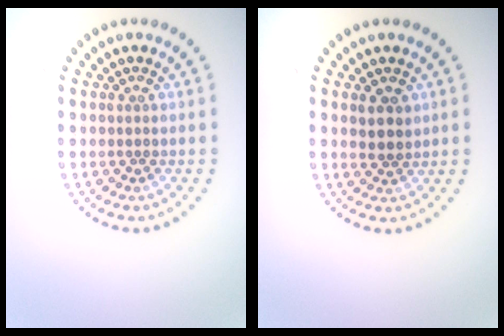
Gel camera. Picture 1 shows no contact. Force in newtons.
{"total": 2.0, "press": 1.9, "slide": 0.8}